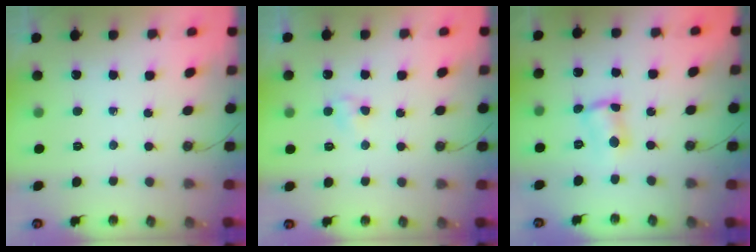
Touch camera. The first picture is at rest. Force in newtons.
{"total": 2.8, "press": 2.8, "slide": 0.3}
{"total": 2.3, "press": 2.2, "slide": 0.6}